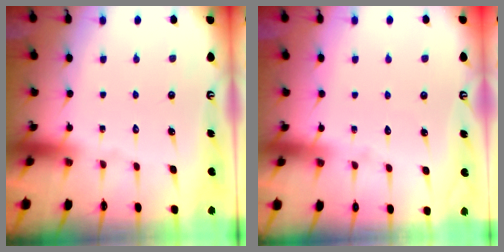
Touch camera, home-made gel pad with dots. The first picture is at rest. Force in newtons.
{"total": 3.2, "press": 3.2, "slide": 0.4}